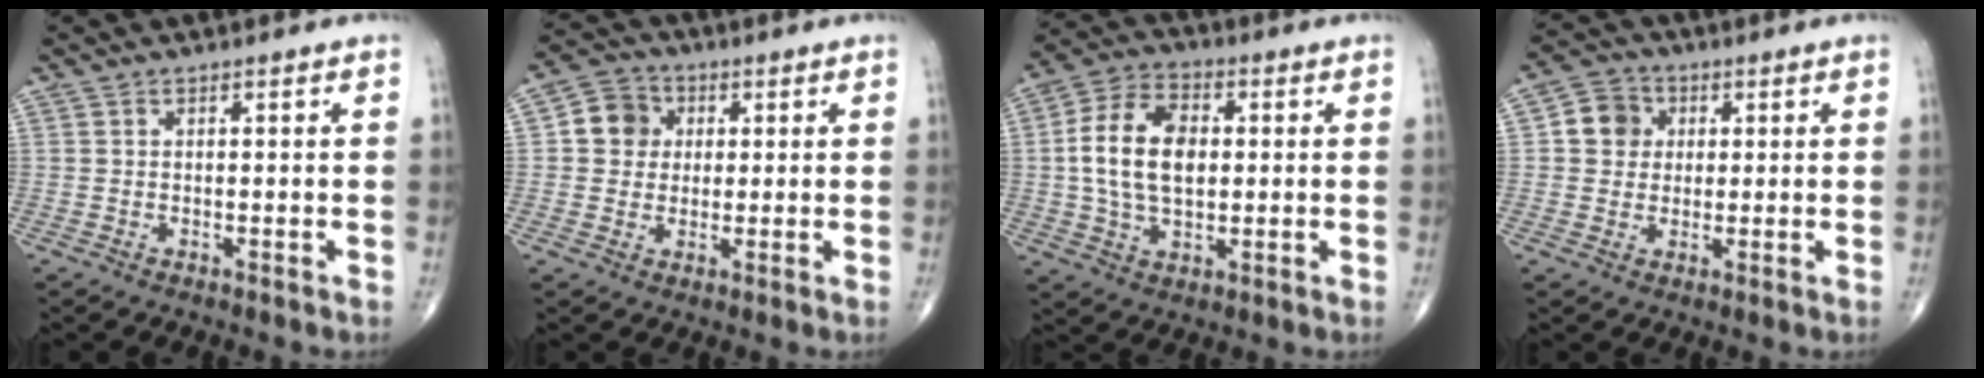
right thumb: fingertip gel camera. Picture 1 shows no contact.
{"total": 7.0, "force": [1.1, 6.3, 2.6], "torque": [-0.021, 0.008, 0.009]}
{"total": 13.3, "force": [0.8, 8.3, 10.4], "torque": [-0.182, 0.014, 0.012]}
{"total": 6.3, "force": [1.1, 5.8, 2.3], "torque": [-0.016, 0.005, 0.010]}